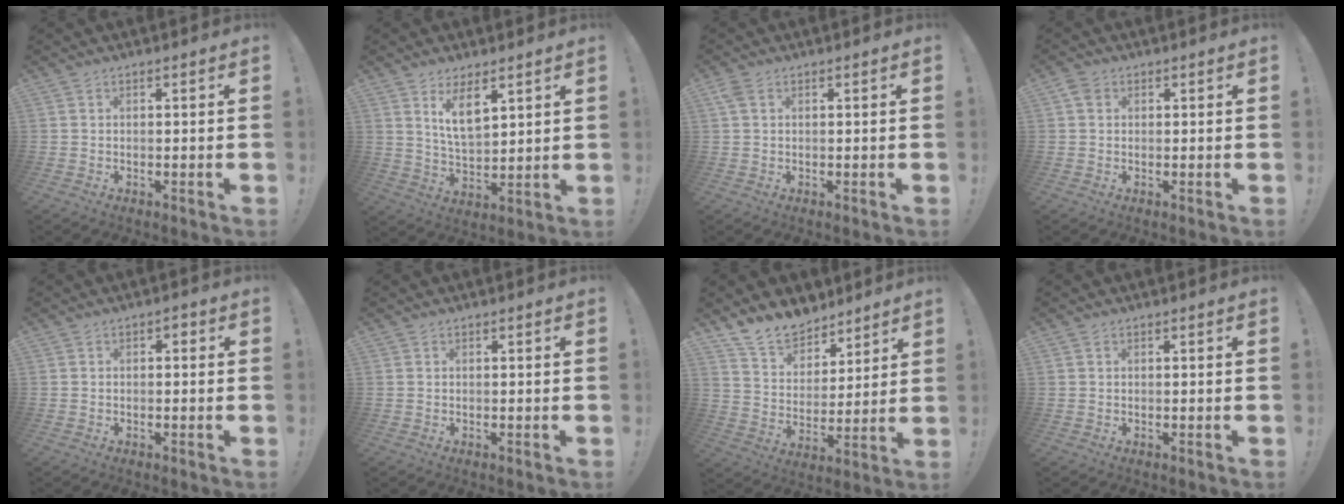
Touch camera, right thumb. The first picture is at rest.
{"total": 8.9, "force": [5.3, 3.8, 6.1], "torque": [-0.107, -0.024, 0.098]}
{"total": 2.5, "force": [1.0, 1.5, 1.7], "torque": [-0.028, 0.002, 0.019]}
{"total": 2.7, "force": [1.0, 2.1, 1.3], "torque": [-0.019, 0.002, 0.019]}
{"total": 1.2, "force": [-0.7, 0.8, 0.5], "torque": [-0.006, 0.004, -0.016]}
{"total": 0.0}
{"total": 12.9, "force": [10.7, 6.5, 2.8], "torque": [-0.058, -0.083, 0.207]}
{"total": 0.0}